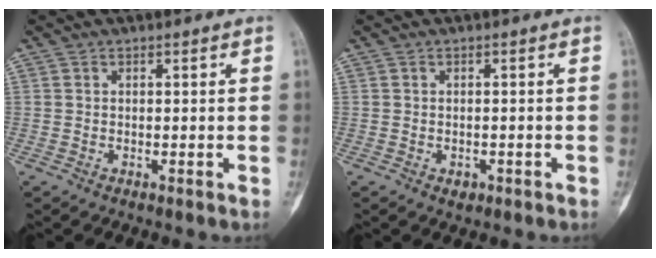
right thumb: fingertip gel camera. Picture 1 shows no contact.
{"total": 1.4, "force": [-0.7, 1.0, 0.8], "torque": [-0.006, 0.007, -0.005]}